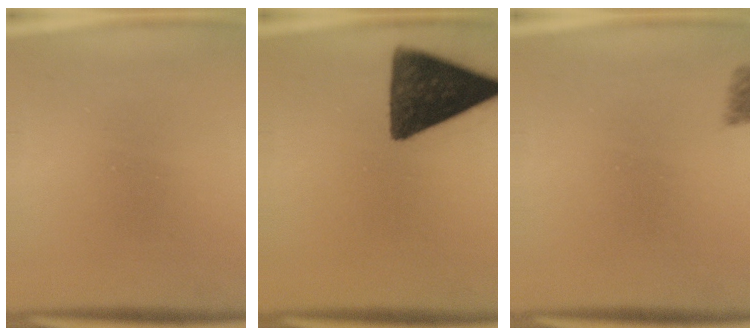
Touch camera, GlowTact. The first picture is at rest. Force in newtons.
{"total": 14.2}
{"total": 2.7}